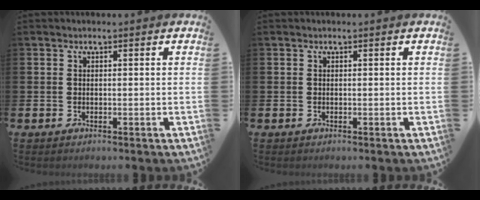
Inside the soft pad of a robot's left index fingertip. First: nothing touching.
{"total": 0.0}